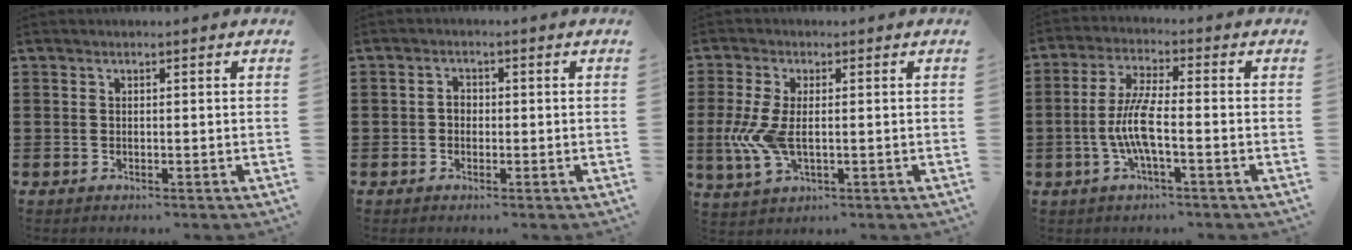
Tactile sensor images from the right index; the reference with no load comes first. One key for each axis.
{"total": 1.6, "fx": -0.3, "fy": 1.2, "fz": 1.0, "tx": -0.021, "ty": 0.004, "tz": -0.007}
{"total": 7.1, "fx": -0.6, "fy": 3.3, "fz": 6.3, "tx": -0.154, "ty": -0.011, "tz": -0.014}
{"total": 6.9, "fx": -1.8, "fy": 1.5, "fz": 6.5, "tx": -0.146, "ty": -0.009, "tz": -0.042}